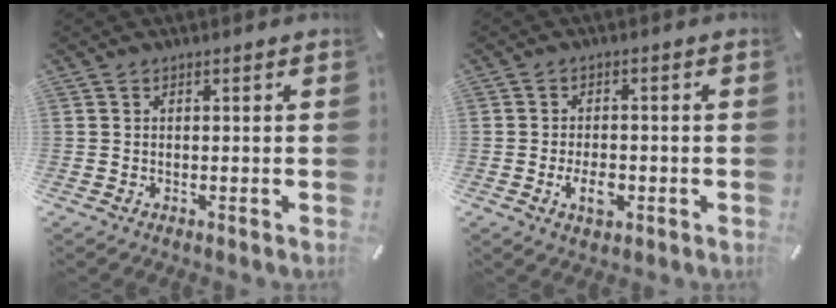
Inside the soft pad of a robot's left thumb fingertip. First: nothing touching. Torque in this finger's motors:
{"motor_torque": [-0.15, 0.86, 0.01, 0.10, -0.01]}